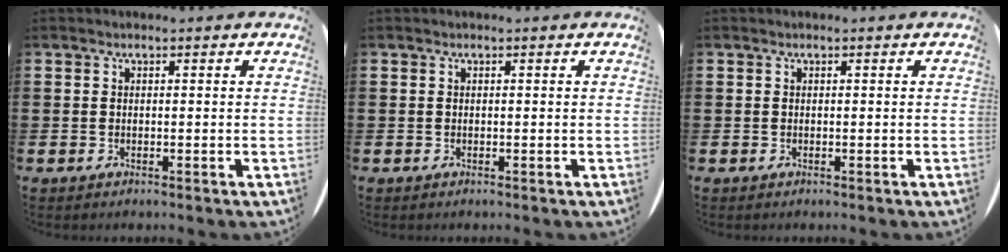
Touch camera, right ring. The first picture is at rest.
{"total": 0.0}
{"total": 0.0}